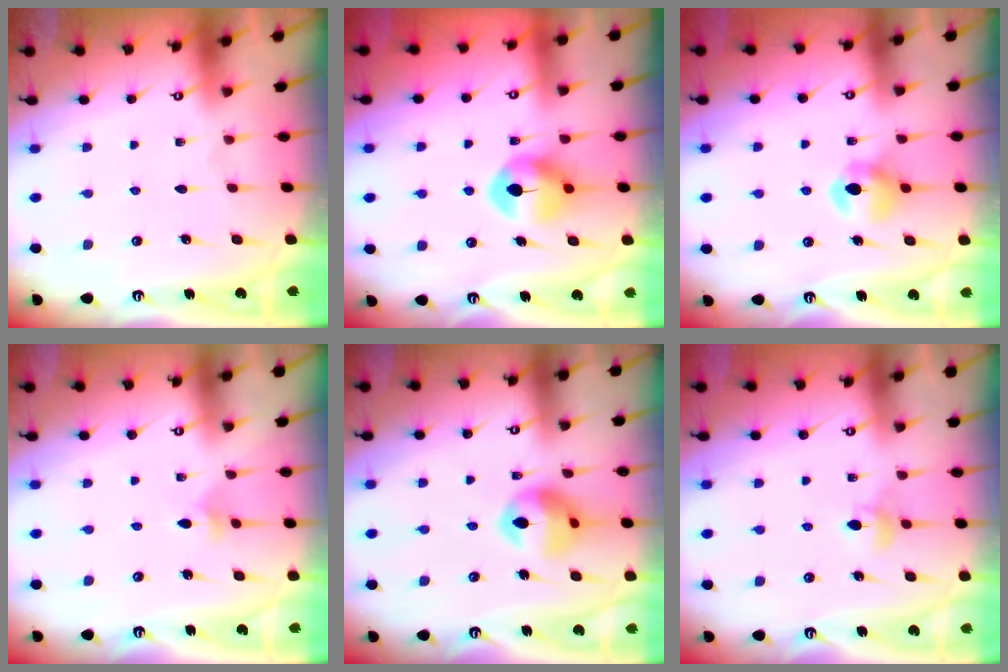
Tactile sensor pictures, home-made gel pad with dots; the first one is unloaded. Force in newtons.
{"total": 9.4, "press": 9.4, "slide": 0.4}
{"total": 7.3, "press": 7.3, "slide": 0.6}
{"total": 3.6, "press": 3.5, "slide": 0.8}
{"total": 12.6, "press": 12.6, "slide": 1.3}
{"total": 4.3, "press": 4.2, "slide": 0.6}